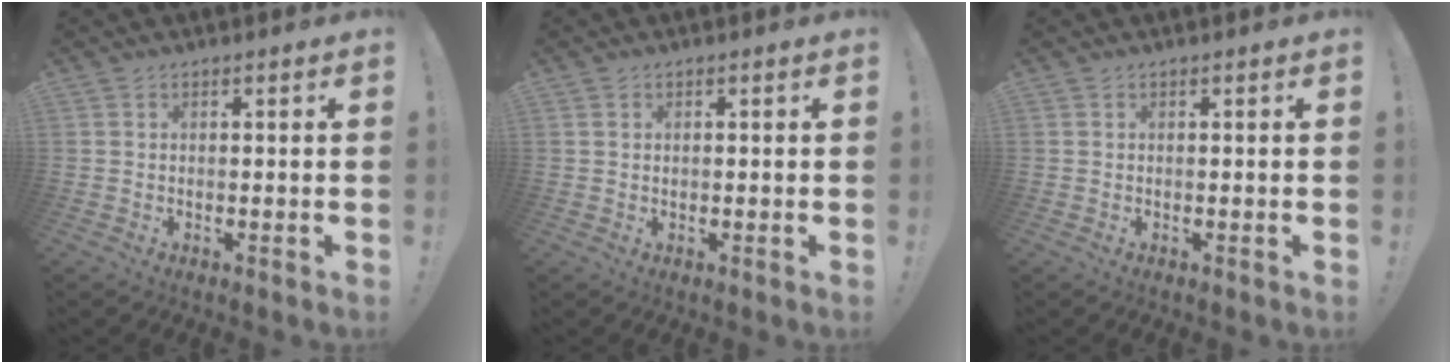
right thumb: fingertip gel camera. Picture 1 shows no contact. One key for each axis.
{"total": 0.6, "fx": 0.3, "fy": 0.6, "fz": -0.1, "tx": 0.001, "ty": 0.004, "tz": 0.005}
{"total": 0.0}